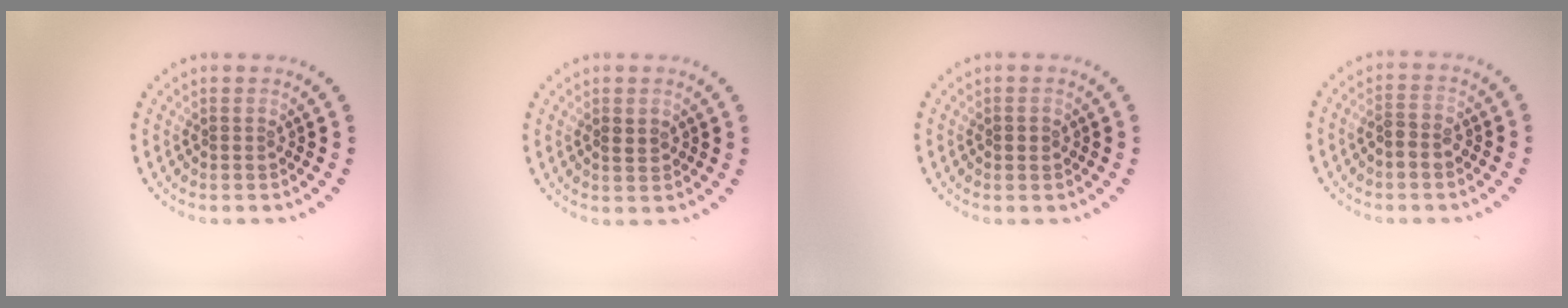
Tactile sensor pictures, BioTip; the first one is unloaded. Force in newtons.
{"total": 0.7, "press": 0.6, "slide": 0.4}
{"total": 0.9, "press": 0.9, "slide": 0.1}
{"total": 1.7, "press": 1.5, "slide": 0.7}